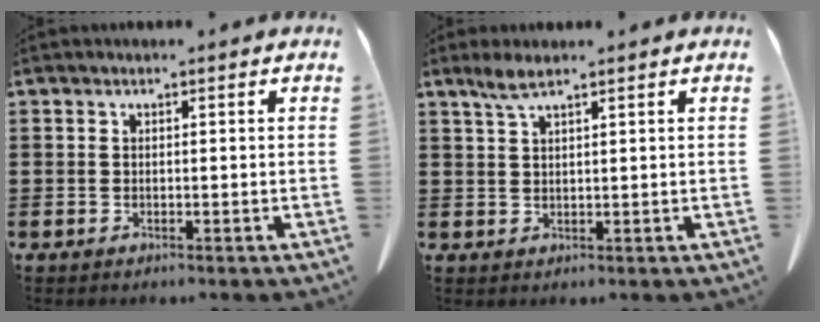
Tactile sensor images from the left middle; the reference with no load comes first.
{"total": 2.8, "force": [1.9, 0.4, 2.0], "torque": [-0.044, 0.002, 0.035]}